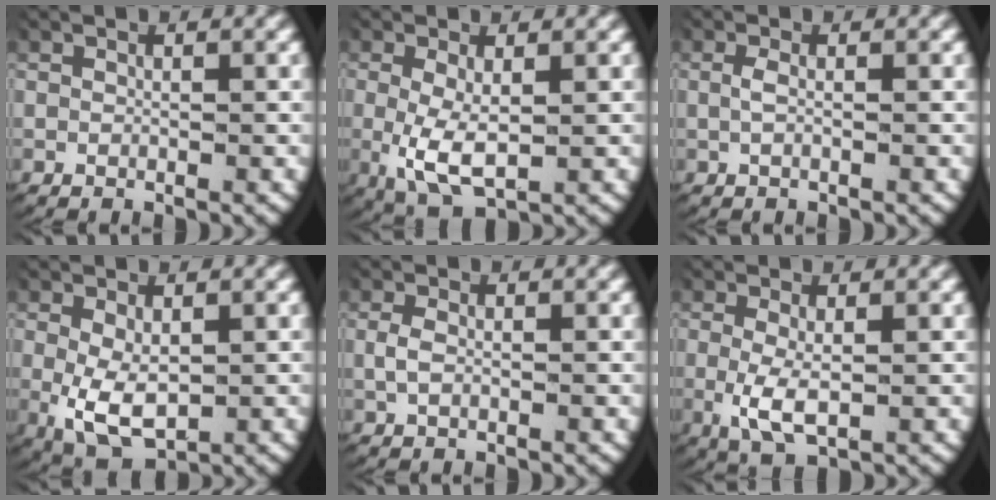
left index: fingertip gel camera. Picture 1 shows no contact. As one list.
[{"total": 5.3, "force": [-1.0, 2.8, 4.3], "torque": [-0.099, -0.028, -0.002]}, {"total": 0.8, "force": [-0.2, 0.1, 0.8], "torque": [-0.028, -0.006, 0.001]}, {"total": 5.5, "force": [-1.5, 3.5, 4.0], "torque": [-0.094, -0.036, -0.004]}, {"total": 1.1, "force": [-0.1, 0.6, 1.0], "torque": [-0.036, -0.006, 0.003]}, {"total": 3.8, "force": [-0.6, 1.7, 3.3], "torque": [-0.077, -0.018, 0.000]}]